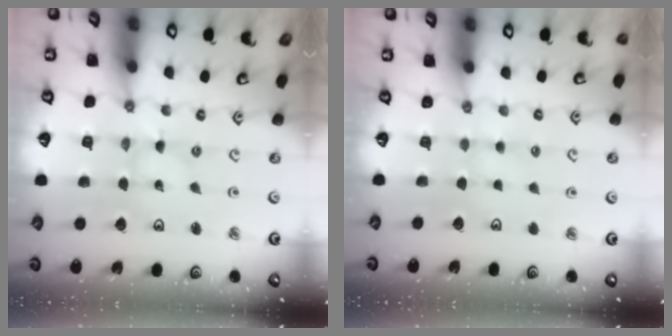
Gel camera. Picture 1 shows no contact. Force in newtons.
{"total": 1.1, "press": 1.1, "slide": 0.3}